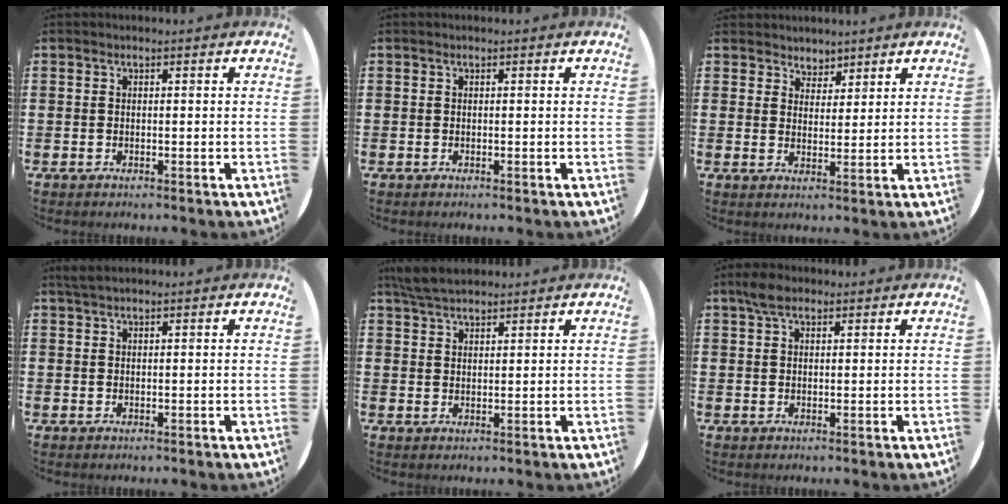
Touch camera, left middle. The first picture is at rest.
{"total": 0.0}
{"total": 3.3, "force": [3.0, 1.5, -0.3], "torque": [-0.002, -0.004, 0.057]}
{"total": 1.1, "force": [1.0, 0.1, 0.6], "torque": [-0.013, 0.003, 0.018]}
{"total": 4.4, "force": [3.9, 1.0, 1.7], "torque": [-0.042, -0.002, 0.073]}
{"total": 2.9, "force": [2.1, 1.4, 1.5], "torque": [-0.026, 0.004, 0.036]}